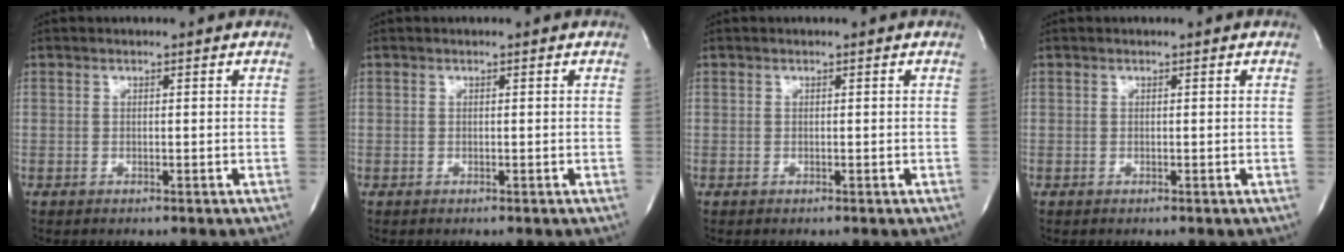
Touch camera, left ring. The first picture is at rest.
{"total": 0.0}
{"total": 0.0}
{"total": 0.0}